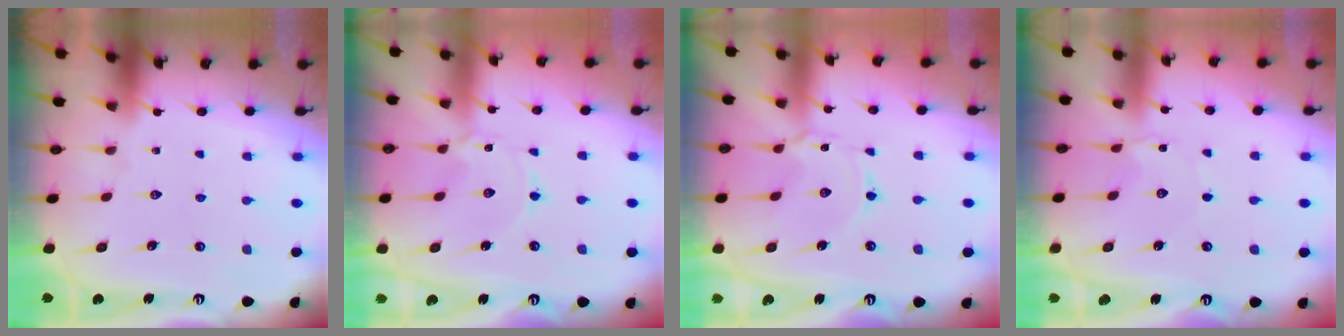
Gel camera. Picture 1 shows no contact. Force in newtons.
{"total": 0.9, "press": 0.9, "slide": 0.1}
{"total": 1.6, "press": 1.6, "slide": 0.3}
{"total": 2.5, "press": 2.5, "slide": 0.3}